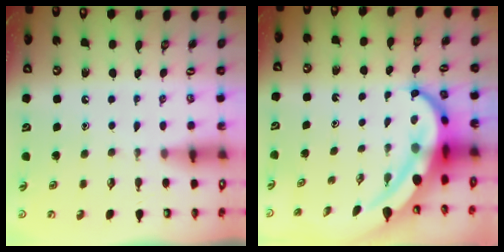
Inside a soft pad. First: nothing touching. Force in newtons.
{"total": 9.5, "press": 9.4, "slide": 1.5}